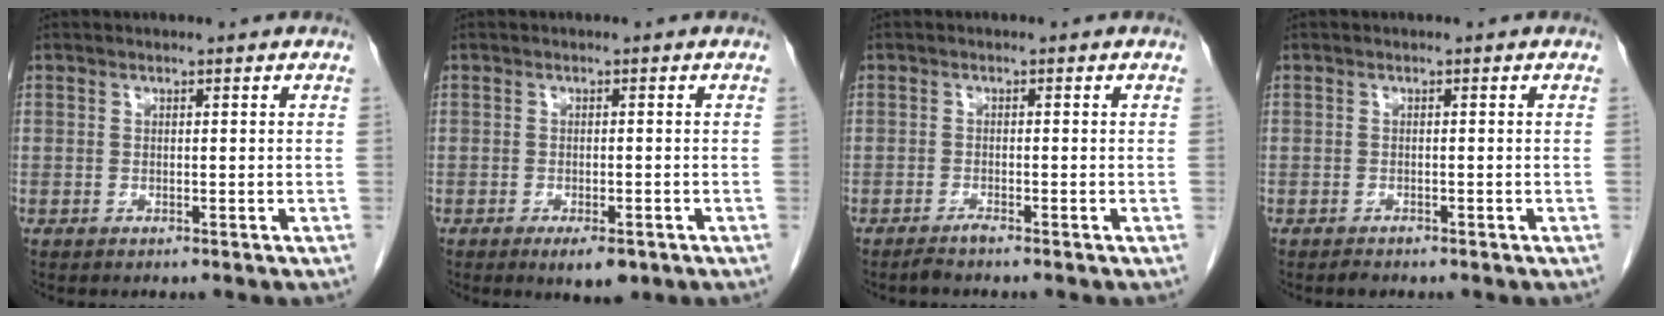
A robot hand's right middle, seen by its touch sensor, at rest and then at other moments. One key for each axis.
{"total": 4.1, "fx": -2.4, "fy": 1.4, "fz": 3.0, "tx": -0.043, "ty": -0.004, "tz": -0.028}
{"total": 1.2, "fx": -1.1, "fy": -0.2, "fz": 0.5, "tx": -0.012, "ty": -0.002, "tz": -0.020}
{"total": 0.9, "fx": -0.8, "fy": 0.3, "fz": 0.3, "tx": -0.009, "ty": -0.001, "tz": -0.010}